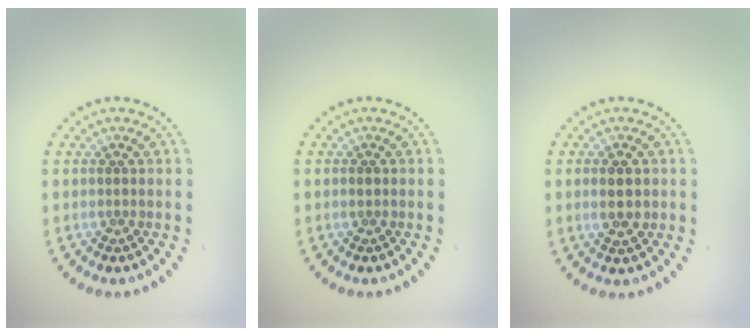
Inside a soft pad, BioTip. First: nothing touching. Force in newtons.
{"total": 0.7, "press": 0.7, "slide": 0.1}
{"total": 2.3, "press": 2.3, "slide": 0.2}